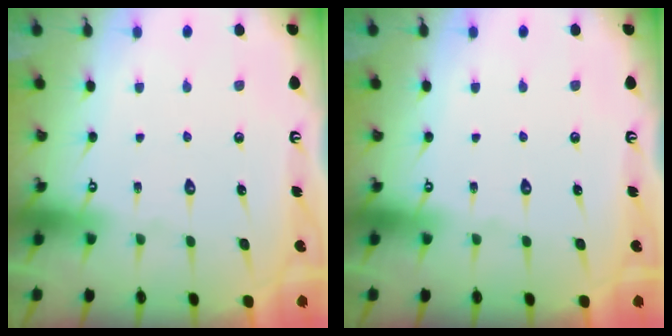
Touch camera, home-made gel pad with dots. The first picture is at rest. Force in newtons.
{"total": 0.0}